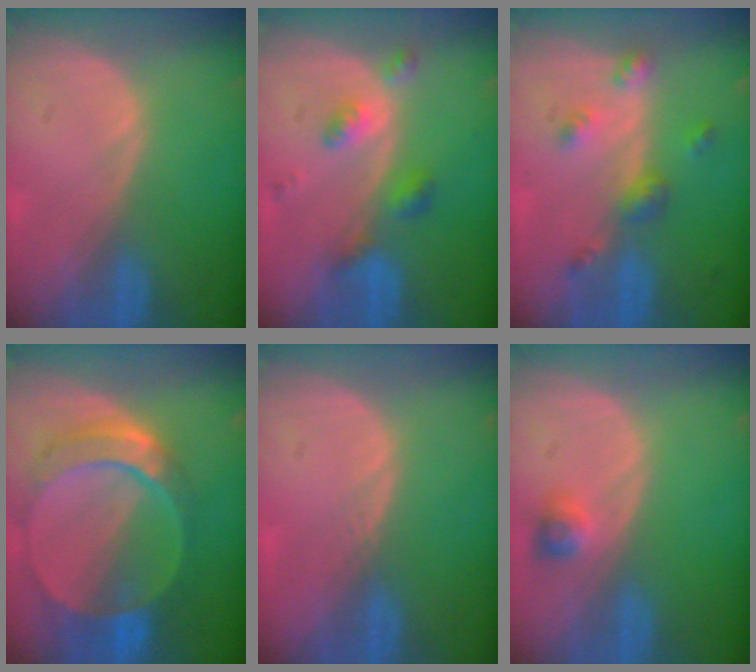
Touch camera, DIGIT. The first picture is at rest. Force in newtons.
{"total": 5.3, "press": 4.6, "slide": 2.7}
{"total": 5.0, "press": 4.4, "slide": 2.3}
{"total": 9.8, "press": 8.4, "slide": 4.9}
{"total": 0.7, "press": 0.6, "slide": 0.3}
{"total": 2.3, "press": 2.2, "slide": 0.3}